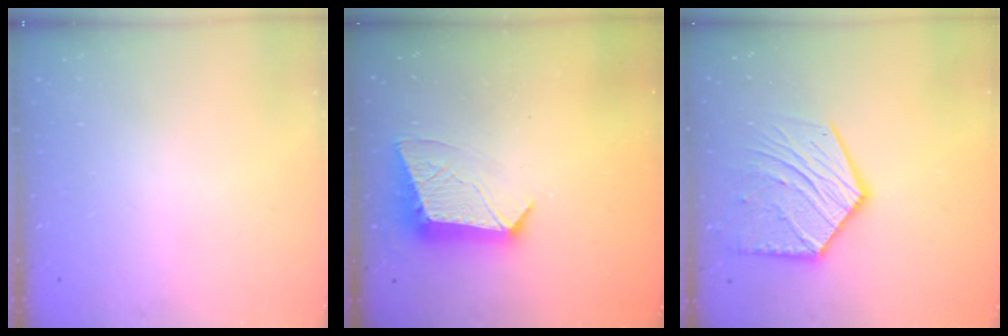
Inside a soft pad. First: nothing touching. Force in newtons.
{"total": 11.5, "press": 11.5, "slide": 0.7}
{"total": 17.9, "press": 17.8, "slide": 1.3}